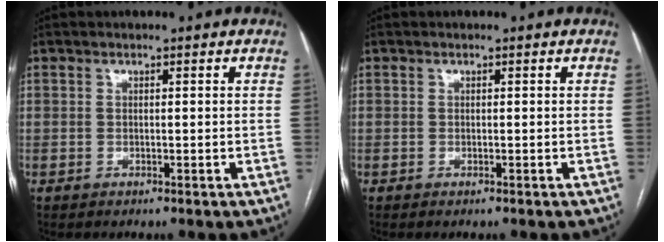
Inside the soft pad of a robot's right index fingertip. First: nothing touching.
{"total": 0.0}